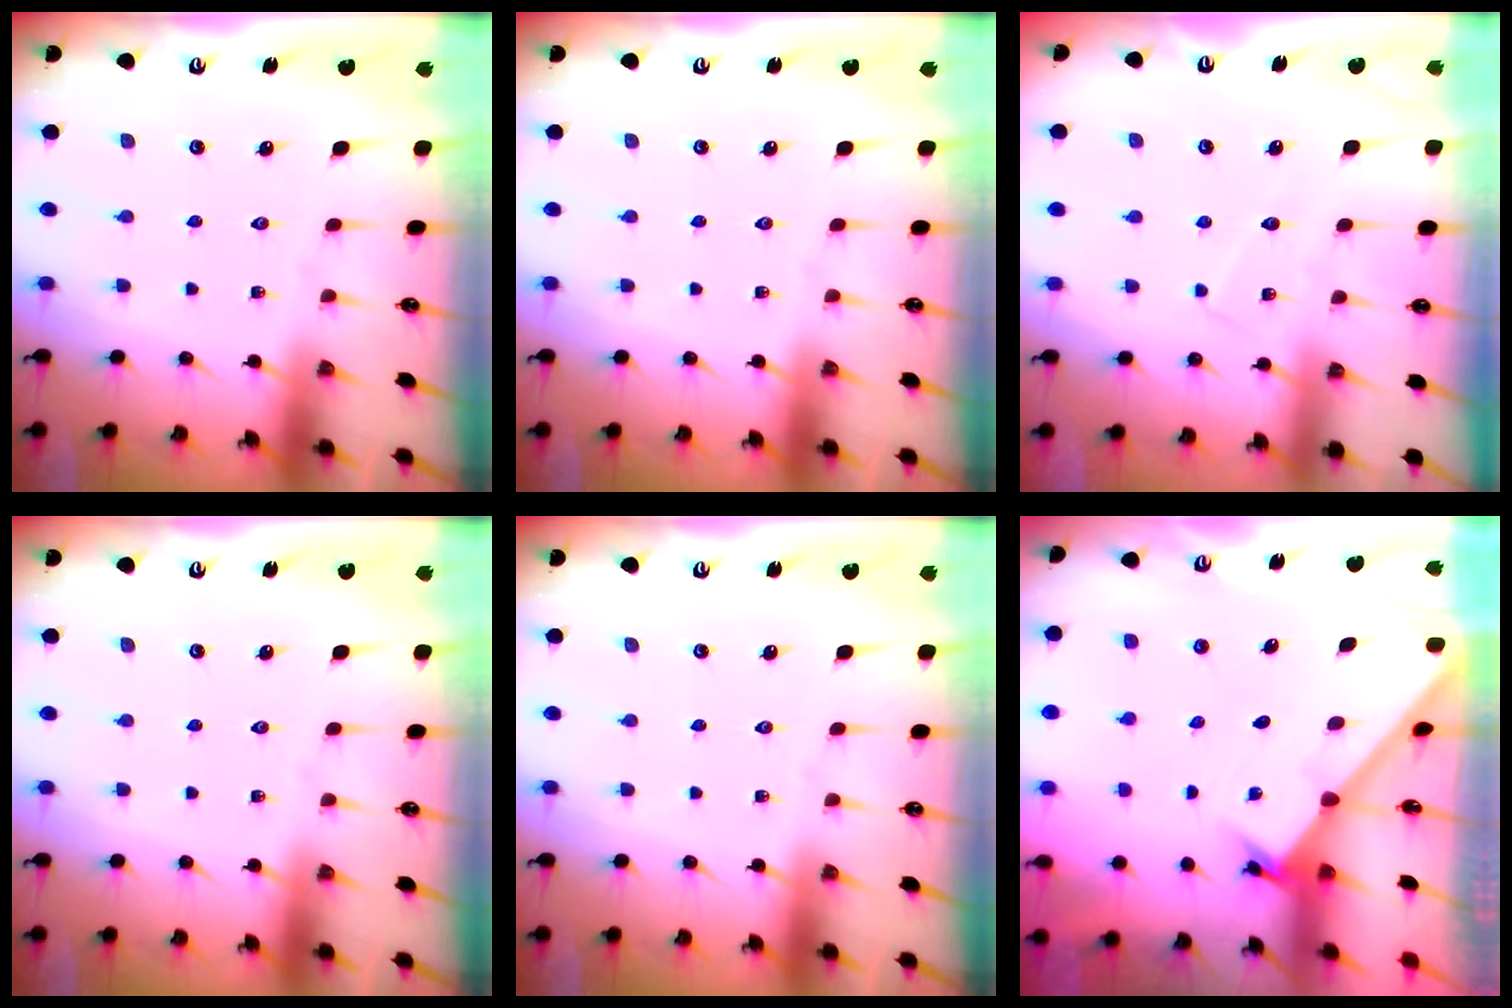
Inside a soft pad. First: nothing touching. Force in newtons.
{"total": 0.0}
{"total": 5.0, "press": 5.0, "slide": 0.4}
{"total": 0.0}
{"total": 0.0}
{"total": 1.7, "press": 1.7, "slide": 0.2}